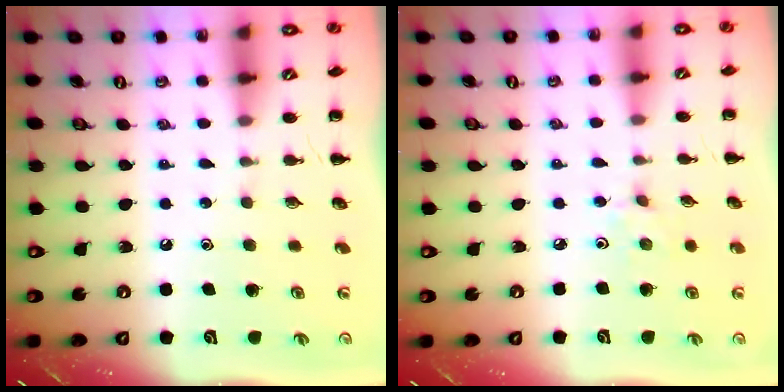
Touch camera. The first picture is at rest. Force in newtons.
{"total": 2.5, "press": 2.4, "slide": 0.9}